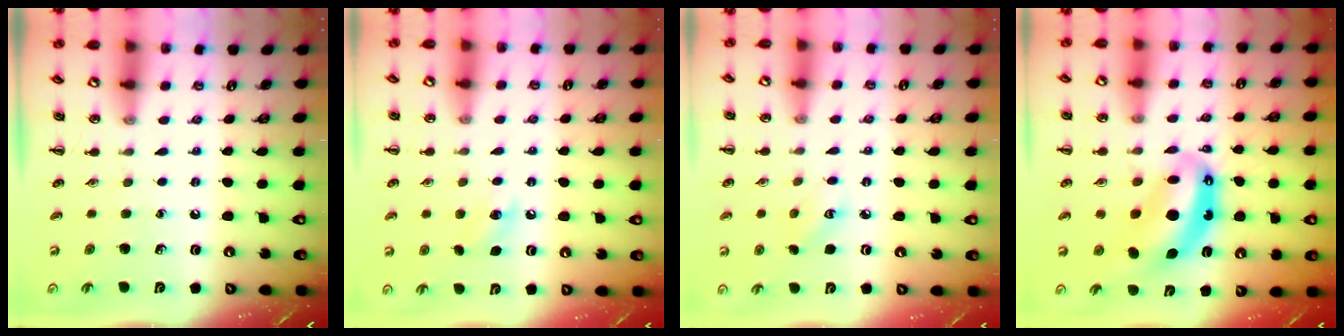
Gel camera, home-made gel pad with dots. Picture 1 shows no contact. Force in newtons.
{"total": 6.0, "press": 5.8, "slide": 1.6}
{"total": 3.2, "press": 3.1, "slide": 0.8}
{"total": 9.1, "press": 8.8, "slide": 2.2}